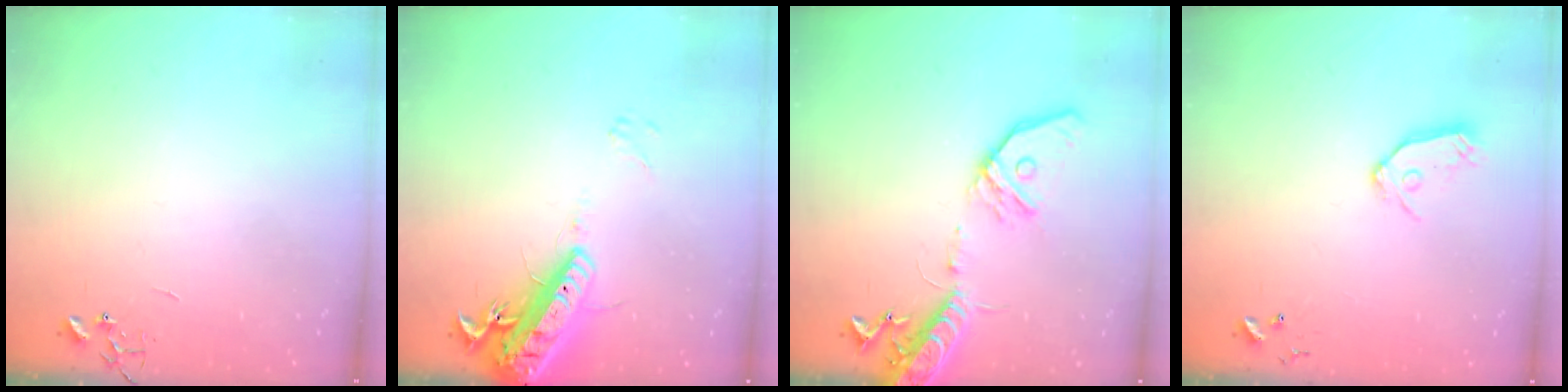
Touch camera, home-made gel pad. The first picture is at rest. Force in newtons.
{"total": 19.0, "press": 18.7, "slide": 3.7}
{"total": 17.0, "press": 16.7, "slide": 3.3}
{"total": 9.2, "press": 9.1, "slide": 0.8}